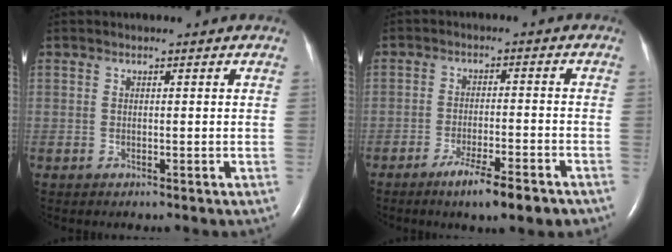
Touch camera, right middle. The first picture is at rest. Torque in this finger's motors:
{"motor_torque": [0.74, -0.69, 0.13, 0.06]}